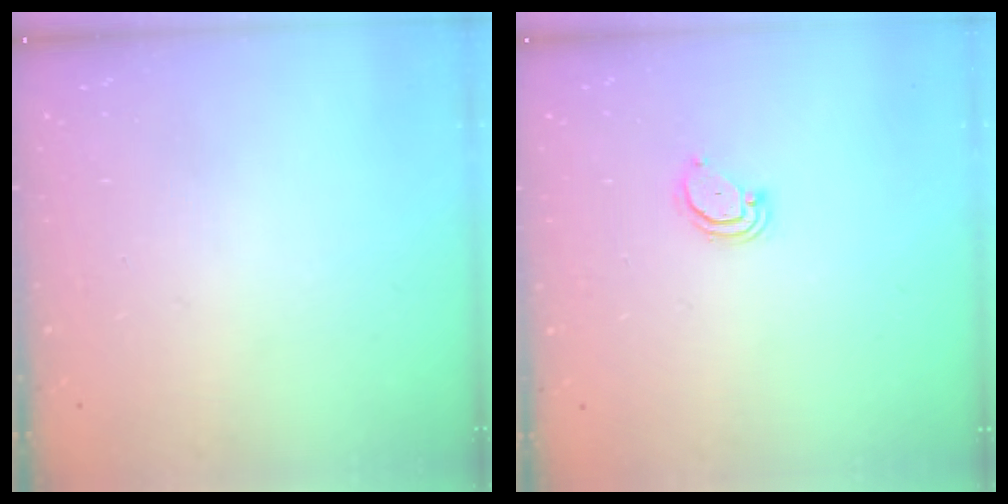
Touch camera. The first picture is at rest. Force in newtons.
{"total": 3.0, "press": 3.0, "slide": 0.2}